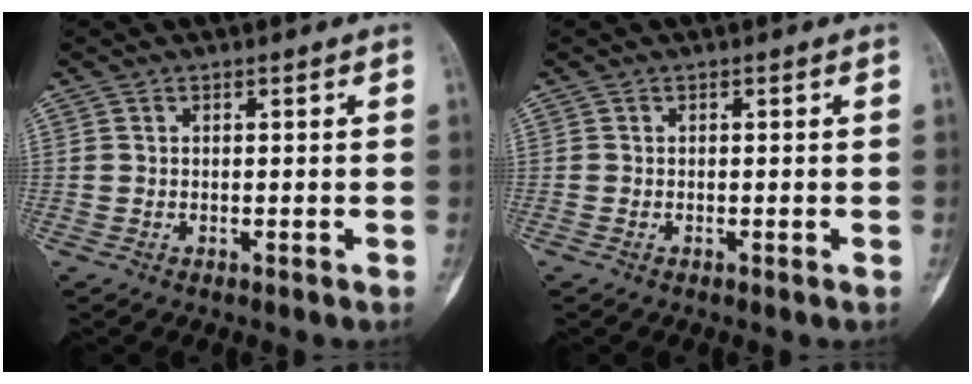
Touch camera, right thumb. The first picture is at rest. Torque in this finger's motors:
{"motor_torque": [0.16, 0.07, 0.10, 0.24, 0.05]}